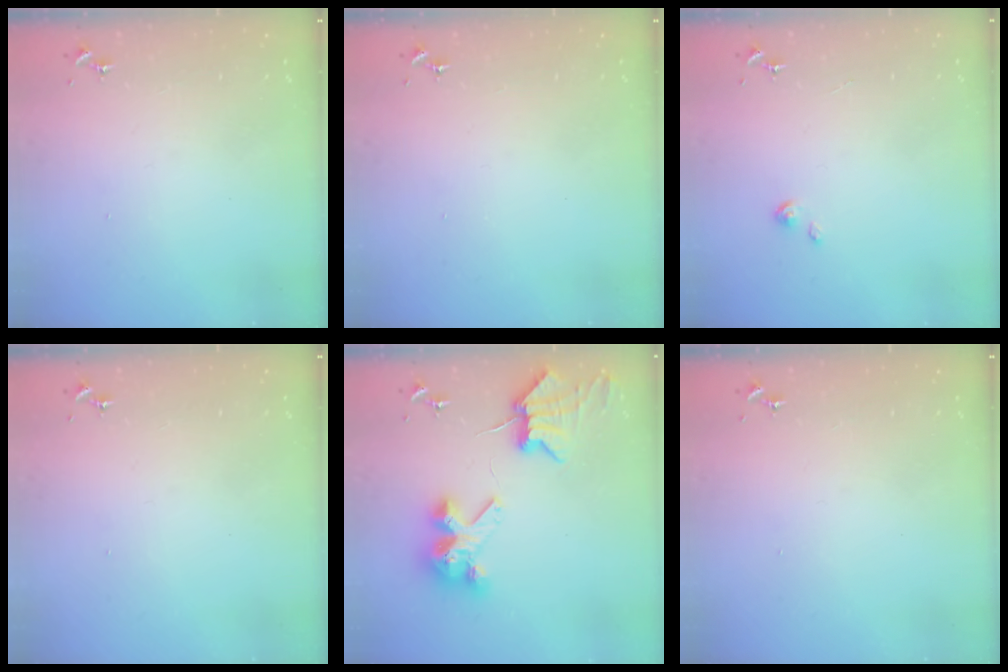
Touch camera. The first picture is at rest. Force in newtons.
{"total": 0.0}
{"total": 2.2, "press": 2.2, "slide": 0.3}
{"total": 0.0}
{"total": 8.7, "press": 8.7, "slide": 1.2}
{"total": 0.0}